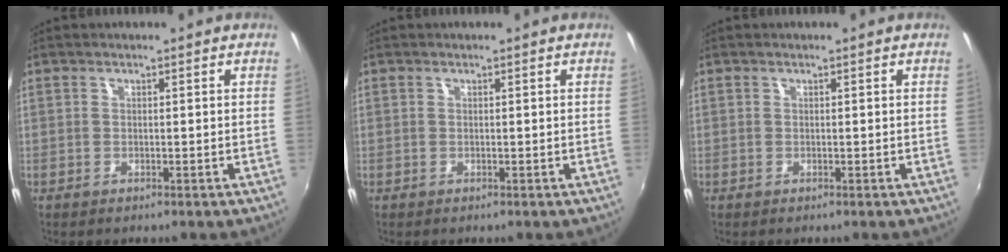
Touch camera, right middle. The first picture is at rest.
{"total": 0.0}
{"total": 0.0}